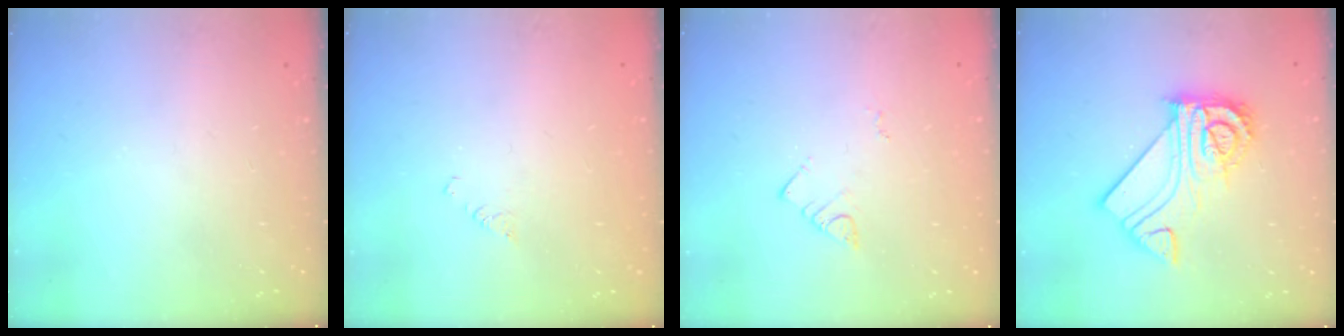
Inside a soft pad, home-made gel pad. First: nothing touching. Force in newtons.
{"total": 2.4, "press": 2.4, "slide": 0.4}
{"total": 3.5, "press": 3.5, "slide": 0.6}
{"total": 16.7, "press": 16.6, "slide": 1.4}